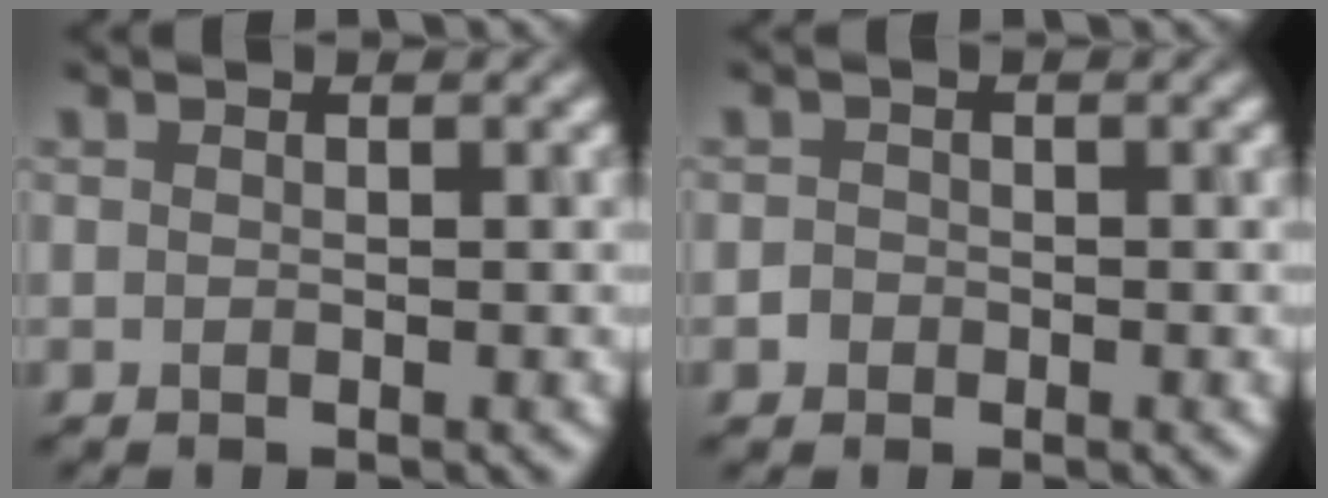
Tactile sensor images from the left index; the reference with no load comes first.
{"total": 1.0, "force": [-0.4, 0.9, 0.2], "torque": [0.007, 0.001, -0.012]}